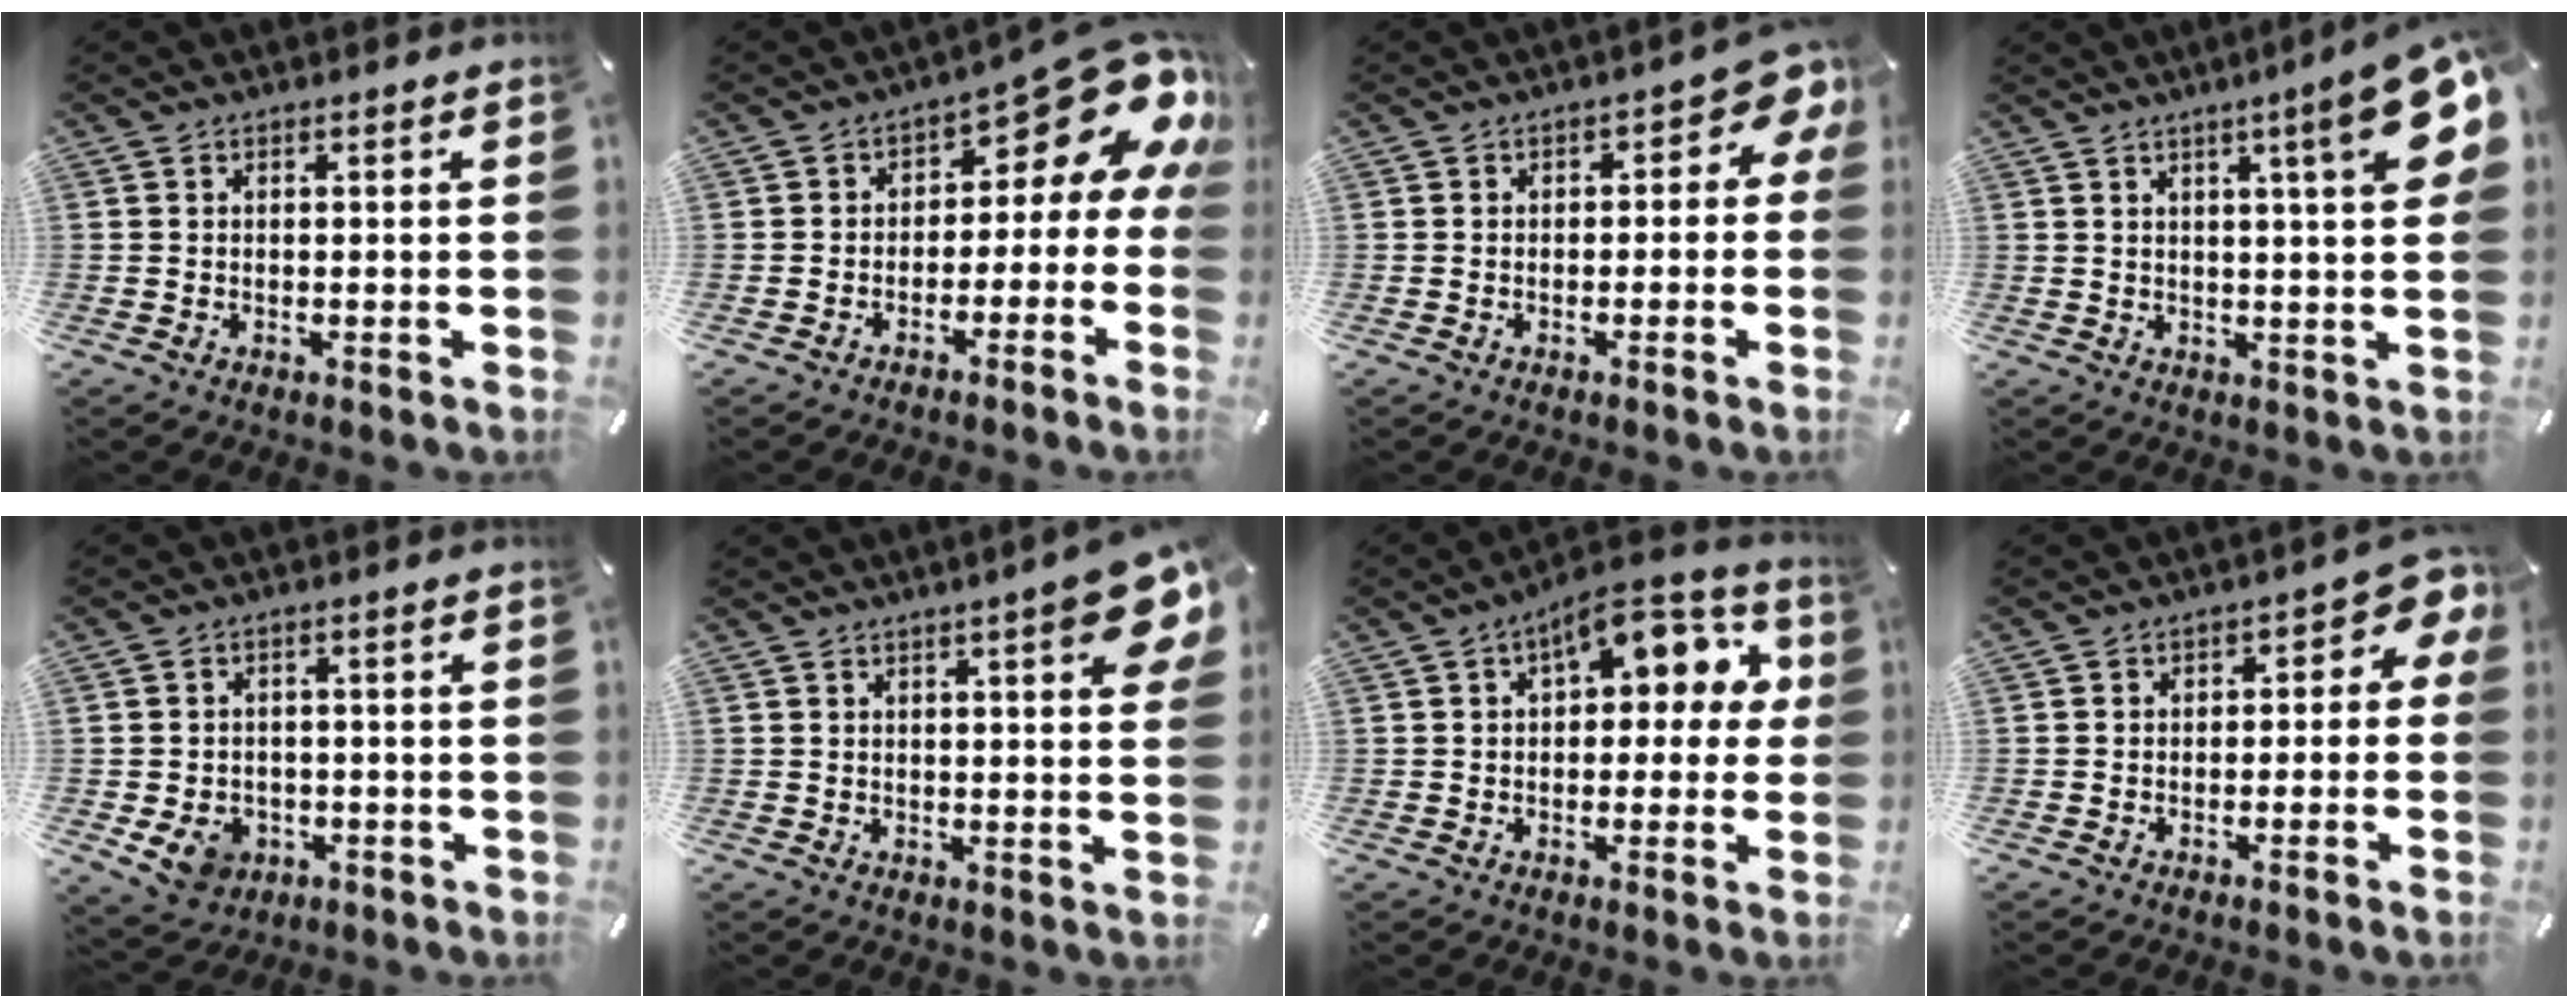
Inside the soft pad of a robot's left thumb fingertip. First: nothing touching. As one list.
[{"total": 13.5, "force": [6.0, 6.7, 10.1], "torque": [-0.118, -0.049, 0.095]}, {"total": 4.6, "force": [0.6, 2.7, 3.7], "torque": [-0.050, -0.001, 0.004]}, {"total": 13.9, "force": [5.5, 1.8, 12.6], "torque": [-0.182, -0.023, 0.080]}, {"total": 6.6, "force": [-2.2, 5.6, 2.6], "torque": [-0.048, 0.010, -0.040]}, {"total": 9.5, "force": [4.4, 2.0, 8.1], "torque": [-0.109, -0.022, 0.070]}, {"total": 12.0, "force": [4.4, 6.3, 9.2], "torque": [-0.116, -0.018, 0.070]}, {"total": 4.6, "force": [0.0, 3.0, 3.5], "torque": [-0.046, -0.002, -0.009]}]